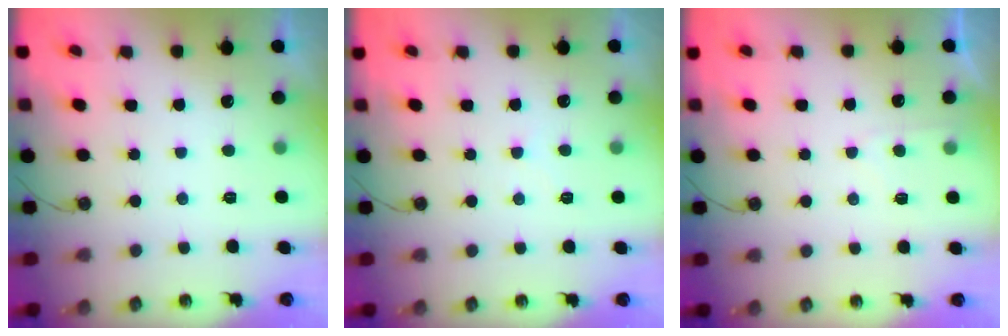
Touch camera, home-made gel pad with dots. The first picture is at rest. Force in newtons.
{"total": 4.7, "press": 4.6, "slide": 0.6}
{"total": 3.8, "press": 3.8, "slide": 0.4}